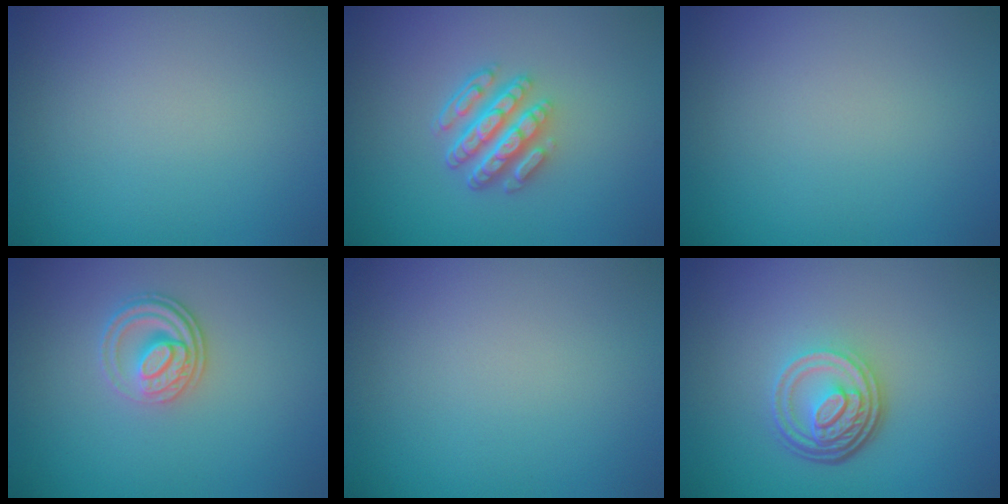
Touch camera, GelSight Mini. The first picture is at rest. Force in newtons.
{"total": 4.8, "press": 3.5, "slide": 3.2}
{"total": 0.0}
{"total": 2.8, "press": 2.5, "slide": 1.3}
{"total": 0.0}
{"total": 4.7, "press": 3.5, "slide": 3.2}